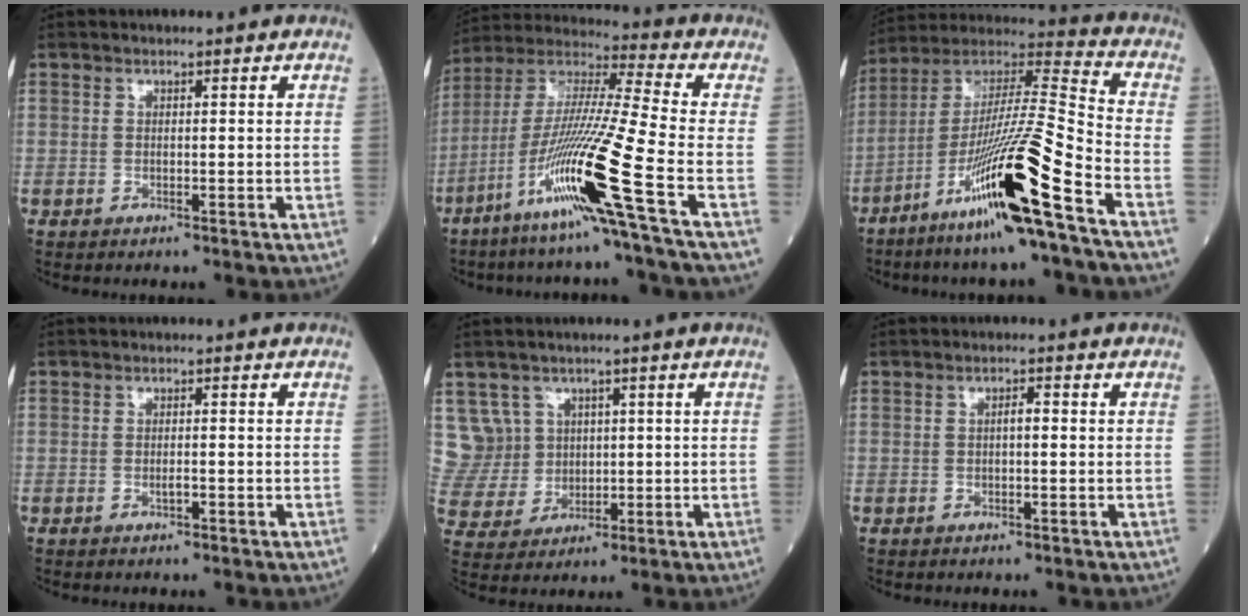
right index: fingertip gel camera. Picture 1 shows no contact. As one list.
[{"total": 18.6, "force": [-8.2, -2.1, 16.6], "torque": [-0.343, -0.030, -0.164]}, {"total": 20.0, "force": [-9.8, -0.7, 17.5], "torque": [-0.342, -0.036, -0.186]}, {"total": 1.0, "force": [-0.4, 0.3, 0.9], "torque": [-0.018, 0.000, -0.006]}, {"total": 8.6, "force": [3.0, 8.0, 0.3], "torque": [-0.020, 0.042, 0.079]}, {"total": 1.2, "force": [0.0, 0.2, 1.1], "torque": [-0.023, 0.001, 0.001]}]